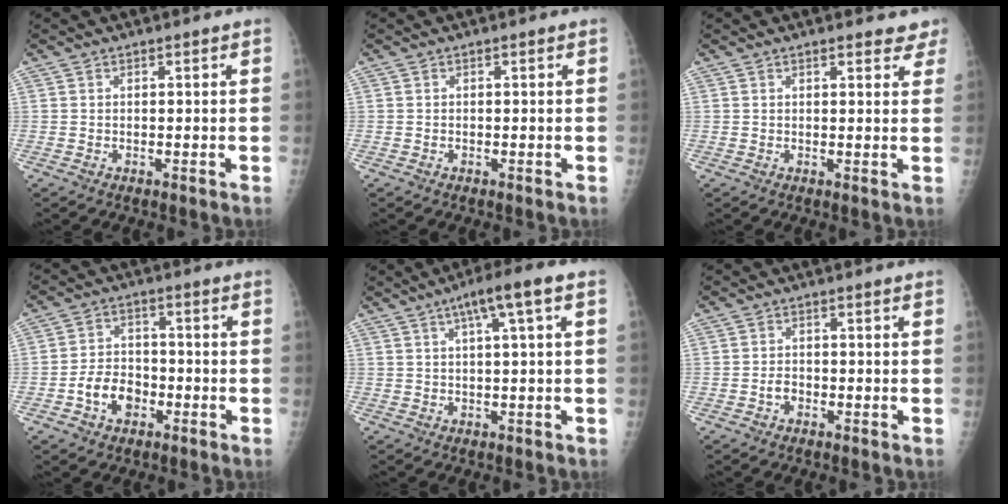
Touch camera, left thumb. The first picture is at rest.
{"total": 0.0}
{"total": 4.3, "force": [3.5, 1.6, 1.8], "torque": [0.005, -0.010, 0.031]}
{"total": 7.2, "force": [-3.0, 5.3, 3.9], "torque": [-0.046, 0.028, -0.053]}
{"total": 6.9, "force": [2.6, 0.3, 6.4], "torque": [-0.112, 0.018, 0.043]}
{"total": 2.0, "force": [-0.9, 1.4, 0.9], "torque": [-0.009, 0.010, -0.018]}